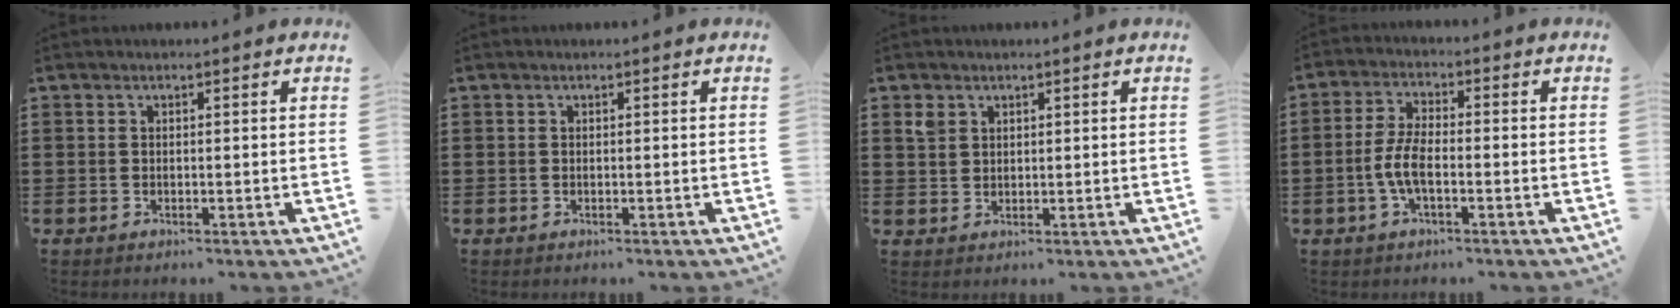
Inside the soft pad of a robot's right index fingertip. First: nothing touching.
{"total": 0.0}
{"total": 2.5, "force": [1.6, 1.8, 0.8], "torque": [-0.022, 0.008, 0.030]}
{"total": 5.4, "force": [-1.5, 1.9, 4.8], "torque": [-0.118, -0.006, -0.037]}